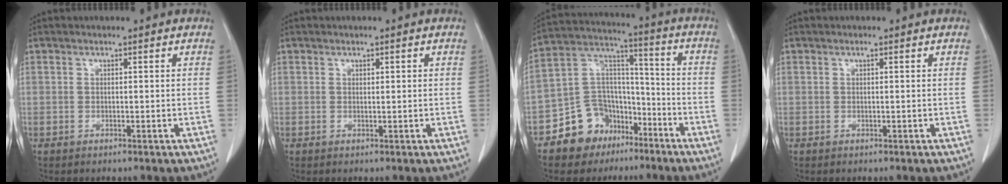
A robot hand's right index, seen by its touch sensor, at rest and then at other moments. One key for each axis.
{"total": 0.6, "fx": 0.3, "fy": 0.2, "fz": 0.5, "tx": -0.008, "ty": 0.000, "tz": 0.004}
{"total": 12.2, "fx": -7.6, "fy": 9.1, "fz": 3.0, "tx": -0.054, "ty": 0.072, "tz": -0.125}
{"total": 0.0}